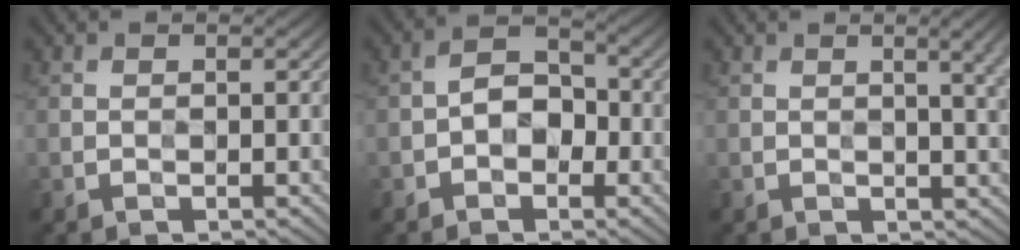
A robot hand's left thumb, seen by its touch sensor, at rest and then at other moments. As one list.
[{"total": 4.0, "force": [-1.3, 2.9, 2.4], "torque": [-0.032, 0.005, -0.029]}, {"total": 4.5, "force": [1.4, 1.2, 4.1], "torque": [-0.055, 0.006, 0.022]}]